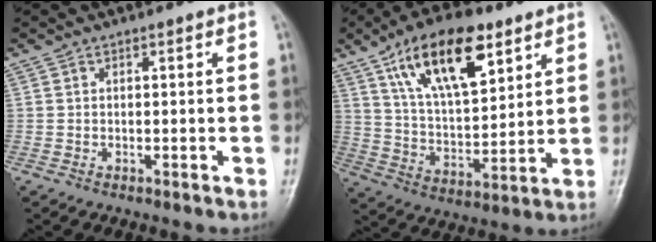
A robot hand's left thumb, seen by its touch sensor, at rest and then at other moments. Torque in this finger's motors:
{"motor_torque": [2.04, 2.03, 1.70, -1.07, 0.44]}